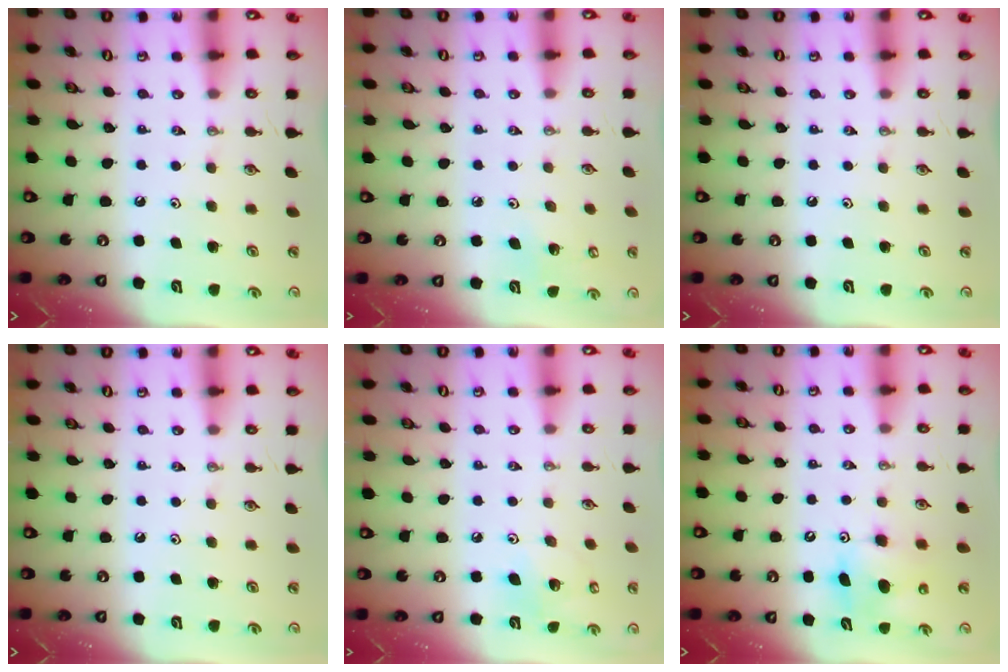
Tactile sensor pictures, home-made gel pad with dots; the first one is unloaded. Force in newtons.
{"total": 5.0, "press": 4.7, "slide": 1.6}
{"total": 0.0}
{"total": 0.0}
{"total": 8.5, "press": 8.3, "slide": 2.0}
{"total": 9.1, "press": 9.1, "slide": 0.3}